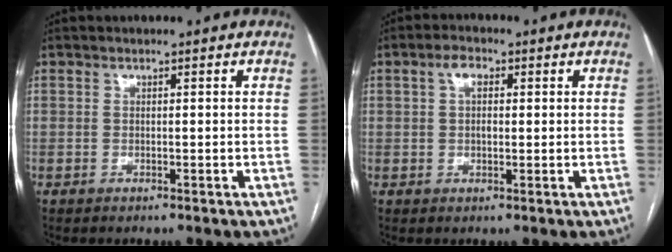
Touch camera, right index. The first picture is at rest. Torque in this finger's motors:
{"motor_torque": [0.07, 0.01, 0.00, 0.01]}